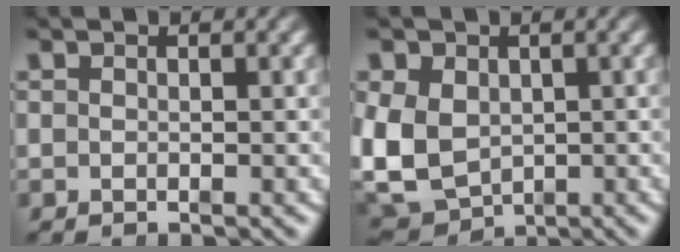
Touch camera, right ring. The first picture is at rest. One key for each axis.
{"total": 10.6, "fx": -1.9, "fy": 9.4, "fz": 4.6, "tx": -0.146, "ty": -0.057, "tz": -0.013}